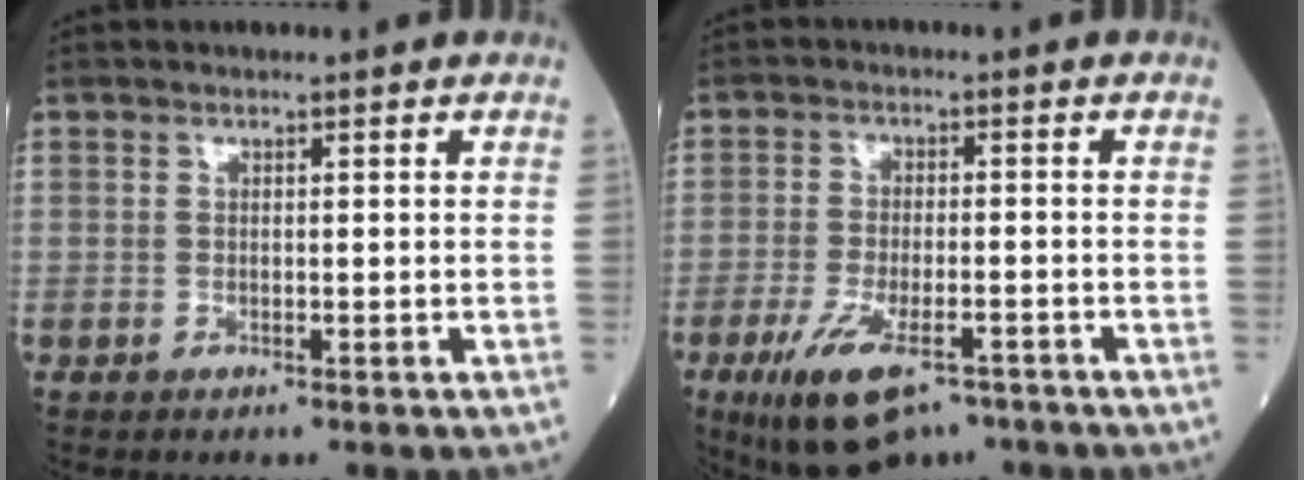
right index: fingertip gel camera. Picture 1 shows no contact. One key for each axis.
{"total": 10.8, "fx": -6.6, "fy": 3.8, "fz": 7.6, "tx": -0.142, "ty": -0.017, "tz": -0.107}